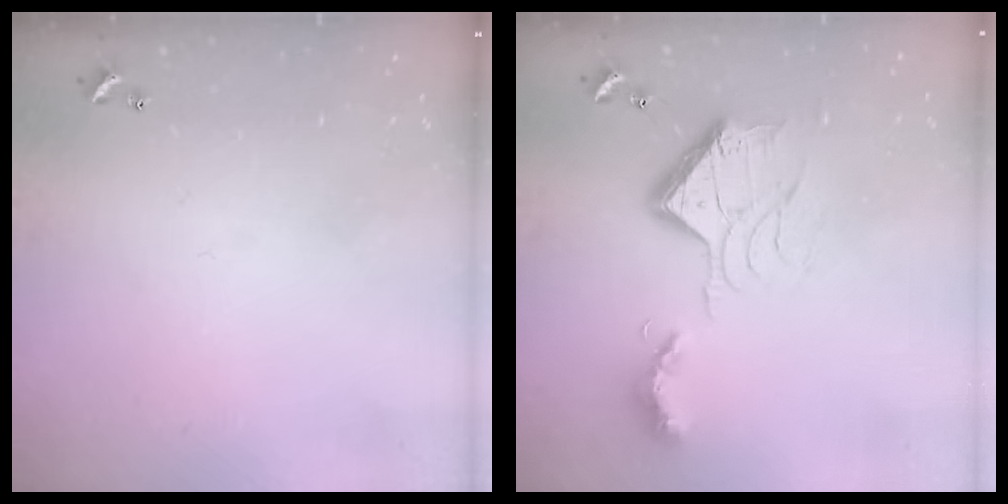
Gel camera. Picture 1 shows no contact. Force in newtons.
{"total": 16.2, "press": 16.1, "slide": 1.2}